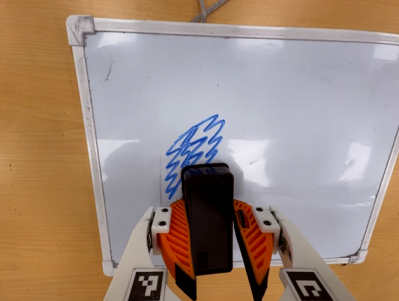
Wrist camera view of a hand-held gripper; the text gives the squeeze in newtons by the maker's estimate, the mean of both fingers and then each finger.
{"total": 13.7, "left": 15.1, "right": 12.4}